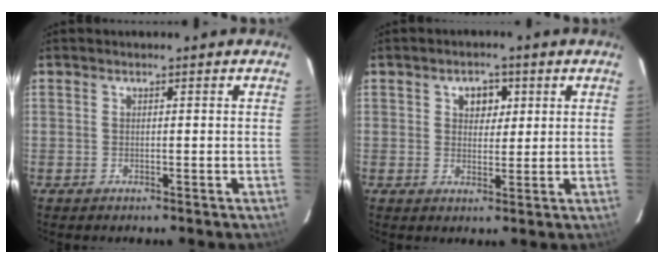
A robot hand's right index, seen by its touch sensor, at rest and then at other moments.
{"total": 4.0, "force": [1.5, 3.0, 2.1], "torque": [-0.025, 0.010, 0.024]}